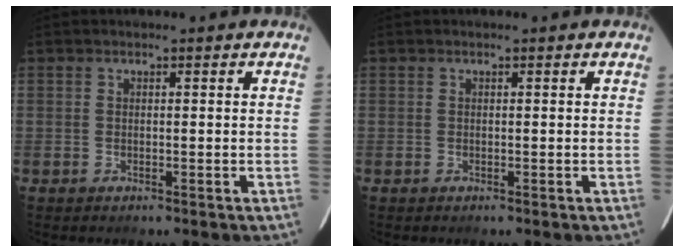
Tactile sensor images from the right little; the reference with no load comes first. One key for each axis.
{"total": 0.0}